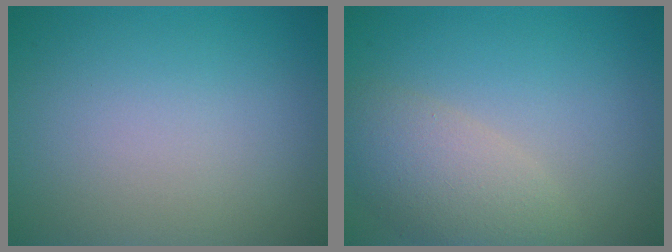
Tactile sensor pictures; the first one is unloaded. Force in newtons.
{"total": 4.7, "press": 4.7, "slide": 0.5}